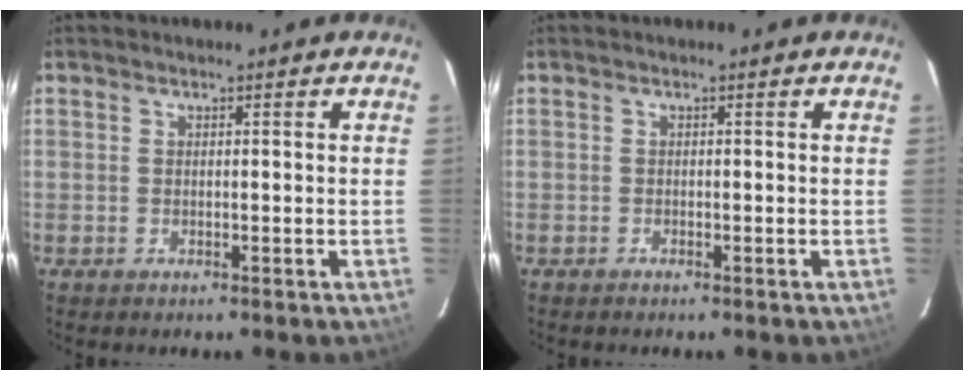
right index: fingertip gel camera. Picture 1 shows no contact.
{"total": 0.0}